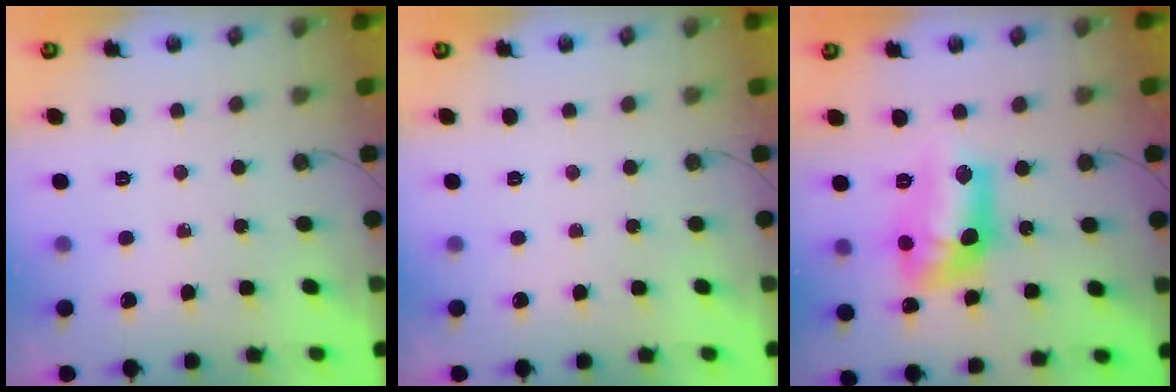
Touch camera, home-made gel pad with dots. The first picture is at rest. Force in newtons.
{"total": 0.0}
{"total": 14.0, "press": 13.9, "slide": 1.8}